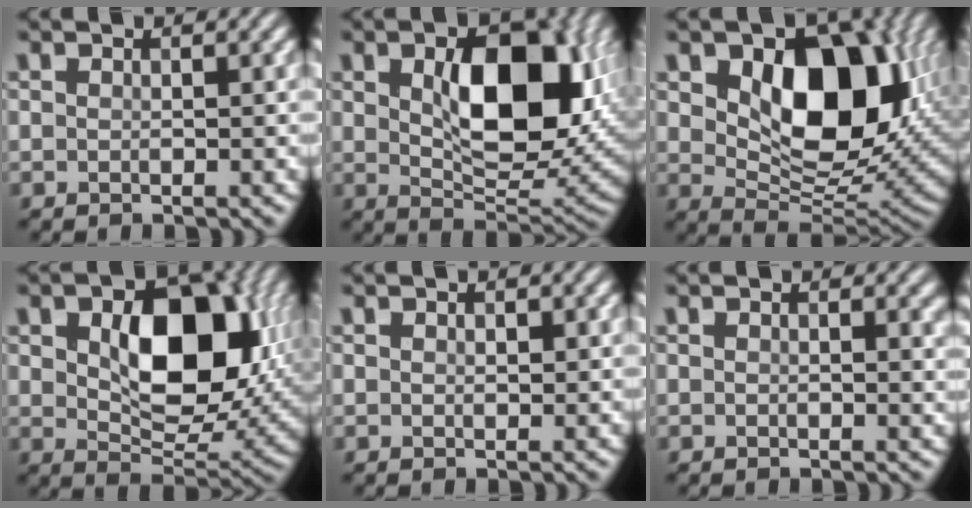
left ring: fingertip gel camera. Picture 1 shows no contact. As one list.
[{"total": 10.8, "force": [2.1, 5.6, 8.9], "torque": [-0.133, -0.003, 0.040]}, {"total": 11.3, "force": [3.0, 7.0, 8.3], "torque": [-0.127, -0.015, 0.053]}, {"total": 11.3, "force": [2.0, 6.7, 8.8], "torque": [-0.136, -0.004, 0.040]}, {"total": 0.6, "force": [0.4, 0.3, 0.4], "torque": [-0.005, -0.001, 0.005]}, {"total": 1.2, "force": [0.5, 0.4, 1.0], "torque": [-0.007, 0.001, 0.007]}]